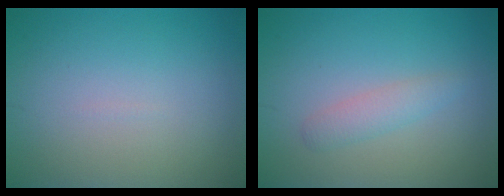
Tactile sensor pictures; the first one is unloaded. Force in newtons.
{"total": 1.1, "press": 1.1, "slide": 0.1}